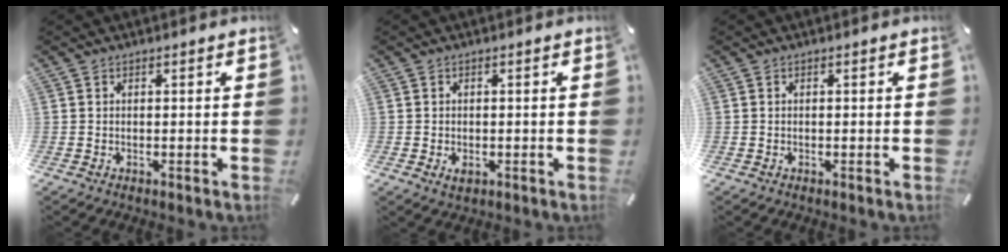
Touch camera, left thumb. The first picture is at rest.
{"total": 1.7, "force": [-0.4, 1.2, 1.1], "torque": [-0.025, 0.000, -0.009]}
{"total": 0.0}